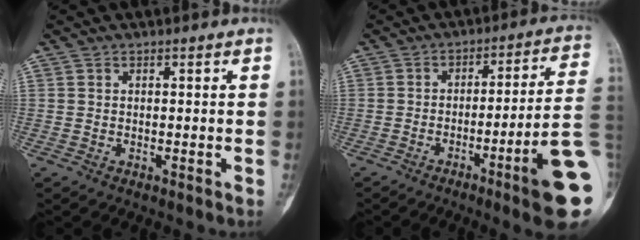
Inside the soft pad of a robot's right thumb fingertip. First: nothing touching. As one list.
[{"total": 15.2, "force": [-5.5, 0.3, 14.1], "torque": [-0.154, 0.026, -0.082]}]